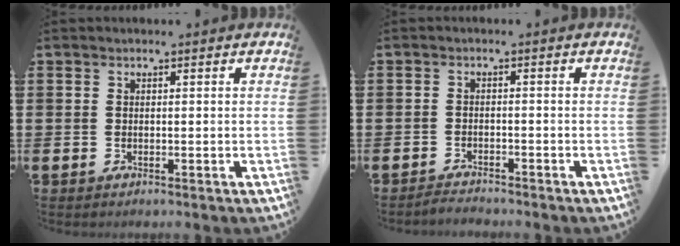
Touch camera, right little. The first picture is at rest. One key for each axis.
{"total": 1.5, "fx": -1.5, "fy": 0.0, "fz": -0.1, "tx": -0.003, "ty": 0.002, "tz": -0.031}